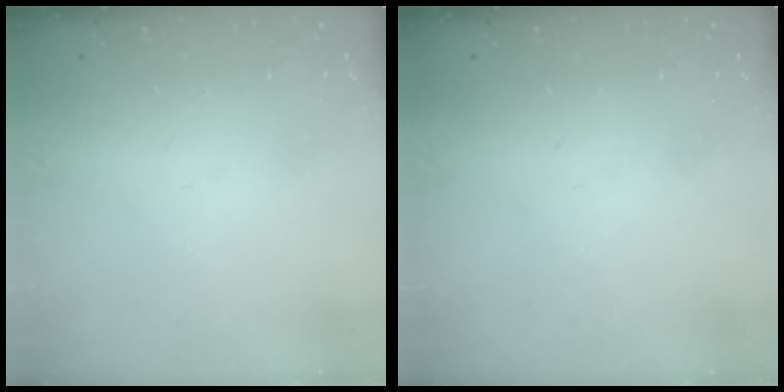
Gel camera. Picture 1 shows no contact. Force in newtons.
{"total": 0.0}